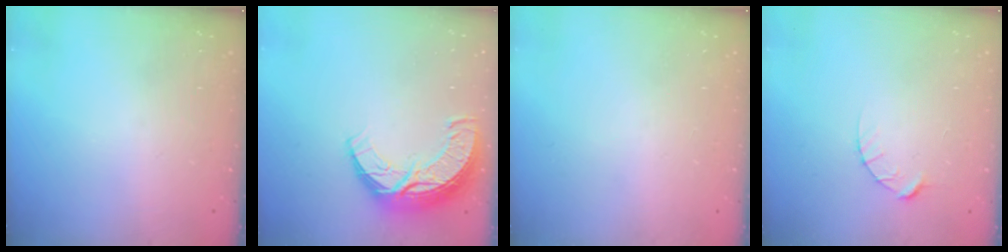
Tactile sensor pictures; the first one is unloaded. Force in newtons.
{"total": 11.4, "press": 11.4, "slide": 0.8}
{"total": 0.0}
{"total": 4.7, "press": 4.7, "slide": 0.6}